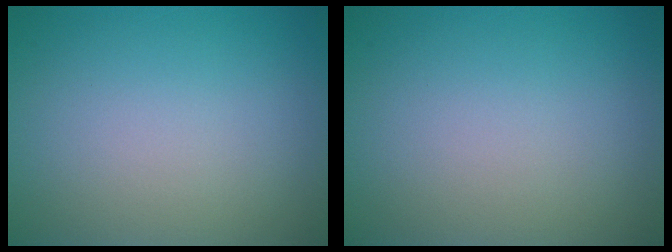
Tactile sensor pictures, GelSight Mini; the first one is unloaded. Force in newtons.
{"total": 0.0}